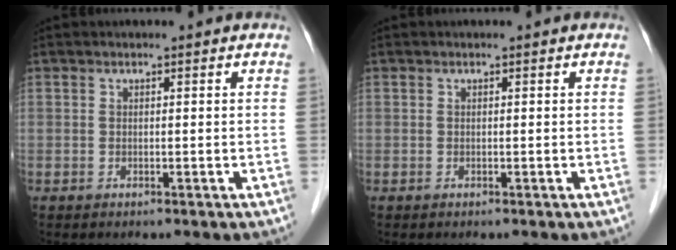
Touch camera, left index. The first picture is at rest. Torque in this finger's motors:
{"motor_torque": [0.00, 0.00, 0.00, 0.00]}